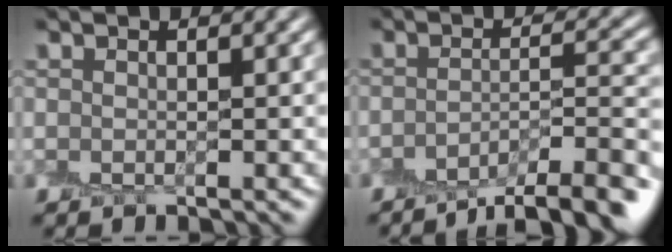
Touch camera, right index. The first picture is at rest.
{"total": 5.9, "force": [-4.5, 1.5, 3.4], "torque": [-0.050, -0.004, -0.068]}